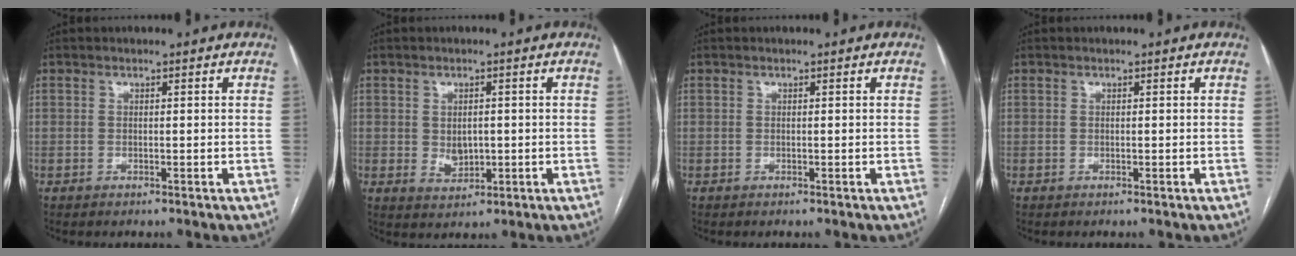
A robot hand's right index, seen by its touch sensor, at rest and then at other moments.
{"total": 3.4, "force": [0.0, 2.4, 2.4], "torque": [-0.040, -0.002, 0.011]}
{"total": 0.0}
{"total": 0.0}